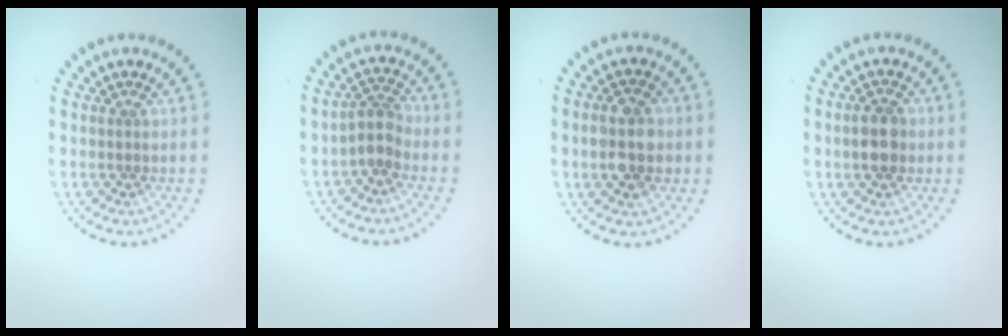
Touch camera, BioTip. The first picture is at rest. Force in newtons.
{"total": 2.0, "press": 1.6, "slide": 1.2}
{"total": 4.1, "press": 4.1, "slide": 0.2}
{"total": 2.8, "press": 2.8, "slide": 0.3}